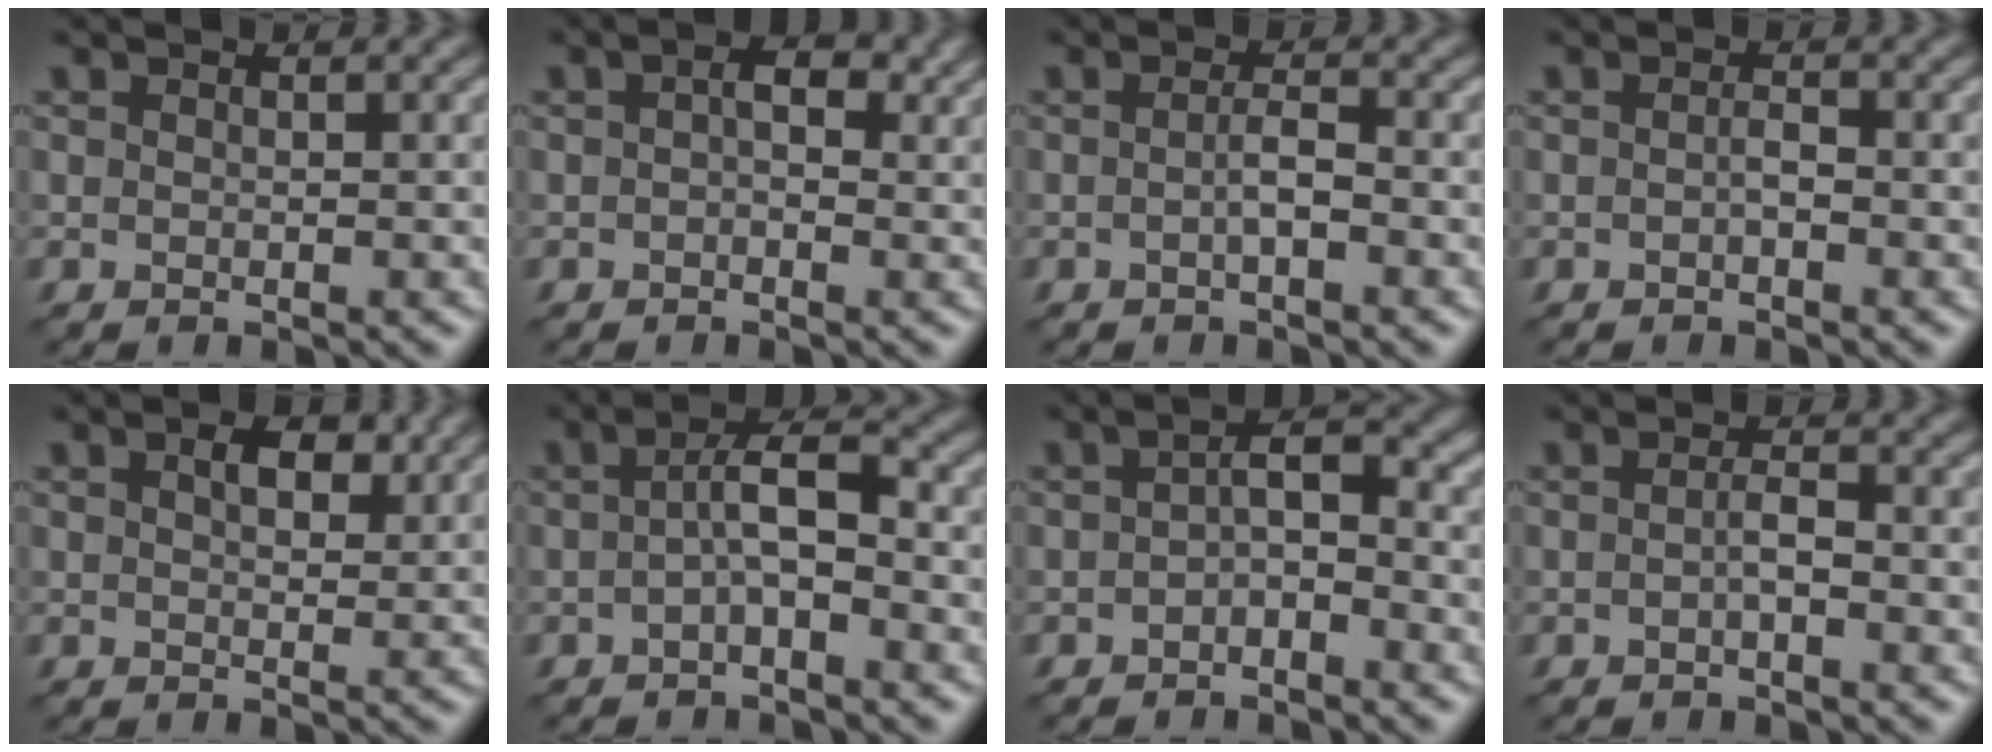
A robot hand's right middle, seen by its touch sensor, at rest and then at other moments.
{"total": 2.4, "force": [0.4, 1.2, 2.1], "torque": [-0.029, 0.006, 0.000]}
{"total": 1.6, "force": [-0.4, 0.2, 1.5], "torque": [-0.029, 0.003, -0.009]}
{"total": 0.9, "force": [-0.4, 0.2, 0.9], "torque": [-0.017, 0.002, -0.006]}
{"total": 2.5, "force": [1.1, 1.2, 1.9], "torque": [-0.029, 0.003, 0.020]}
{"total": 3.4, "force": [-0.5, 0.8, 3.2], "torque": [-0.056, 0.014, -0.012]}
{"total": 2.6, "force": [-0.8, 1.0, 2.3], "torque": [-0.038, 0.010, -0.020]}
{"total": 1.3, "force": [-0.4, 0.2, 1.3], "torque": [-0.024, 0.003, -0.008]}